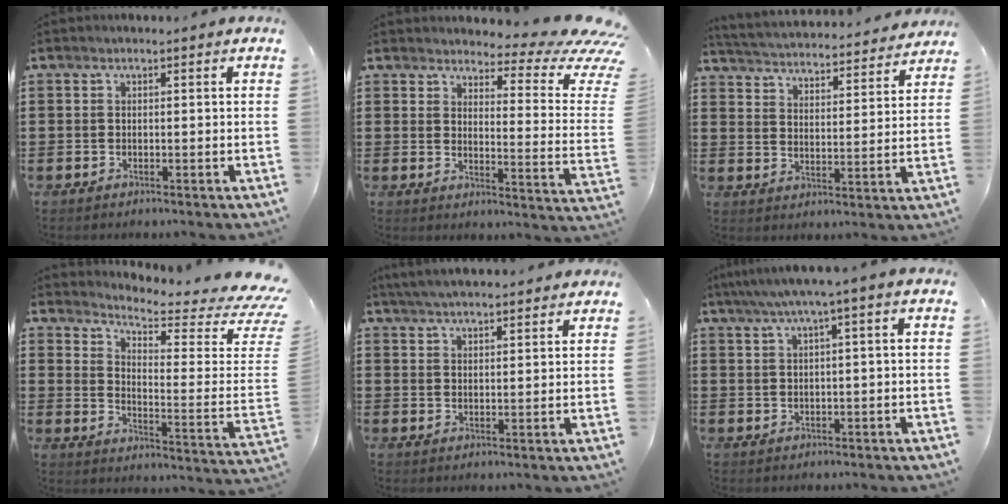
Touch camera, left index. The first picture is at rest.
{"total": 5.5, "force": [4.3, 0.9, 3.3], "torque": [-0.061, -0.038, 0.067]}
{"total": 3.4, "force": [3.4, -0.4, 0.1], "torque": [-0.025, -0.036, 0.051]}
{"total": 4.4, "force": [3.8, 0.1, 2.1], "torque": [-0.057, -0.046, 0.059]}
{"total": 4.0, "force": [3.8, 0.1, 1.2], "torque": [-0.033, -0.003, 0.070]}
{"total": 2.8, "force": [0.9, -0.5, 2.7], "torque": [-0.051, -0.004, 0.011]}